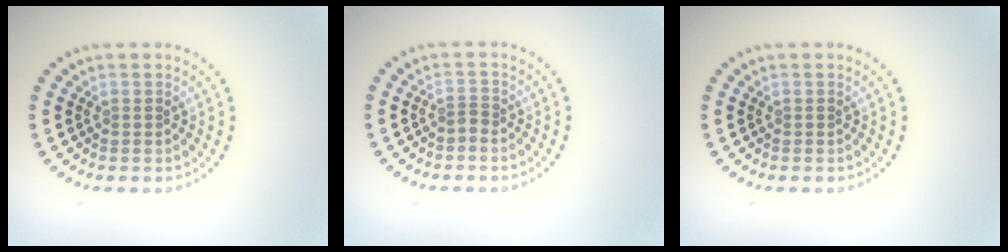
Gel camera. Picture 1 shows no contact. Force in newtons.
{"total": 0.8, "press": 0.5, "slide": 0.6}
{"total": 0.0}